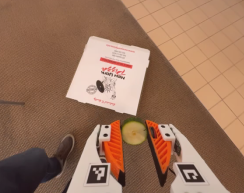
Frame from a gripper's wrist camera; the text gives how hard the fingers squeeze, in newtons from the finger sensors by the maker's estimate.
{"total": 8.4, "left": 8.3, "right": 8.5}